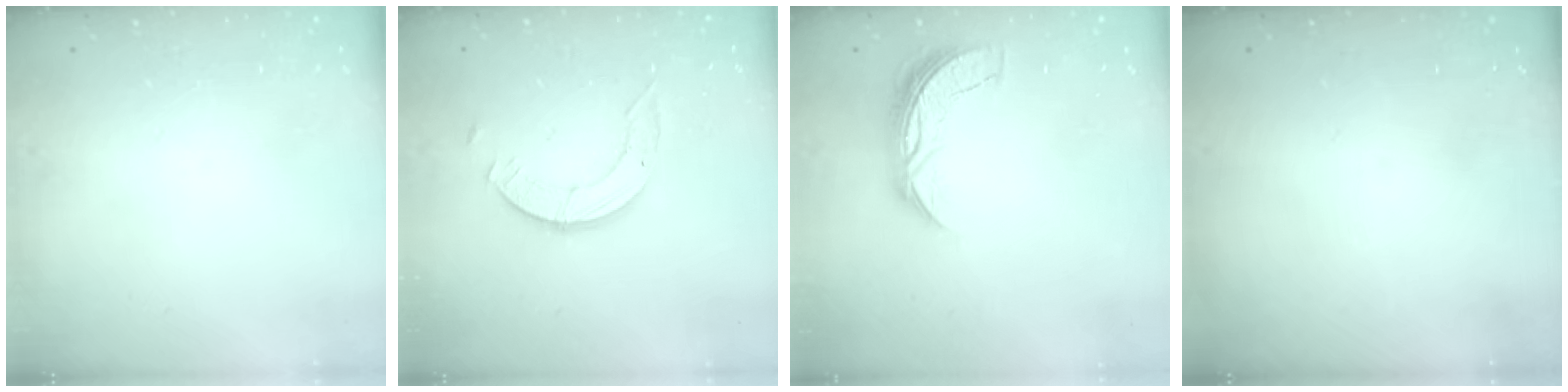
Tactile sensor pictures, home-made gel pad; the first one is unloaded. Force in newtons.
{"total": 3.7, "press": 3.6, "slide": 0.4}
{"total": 7.1, "press": 7.1, "slide": 0.4}
{"total": 0.0}